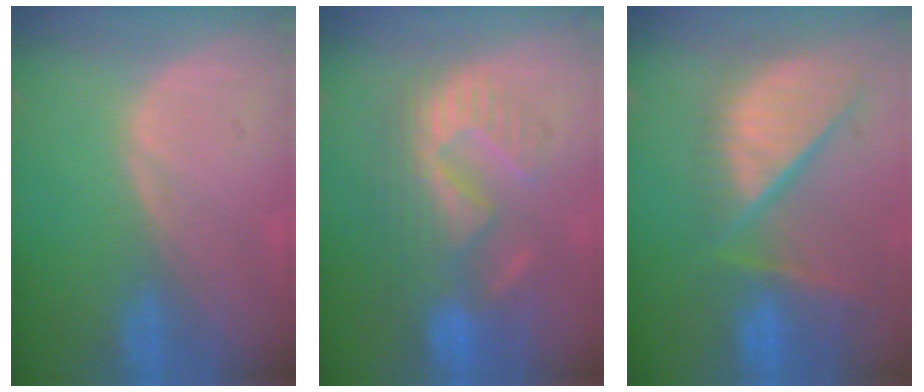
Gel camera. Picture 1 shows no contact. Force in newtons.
{"total": 10.7, "press": 9.7, "slide": 4.4}
{"total": 12.6, "press": 10.3, "slide": 7.2}